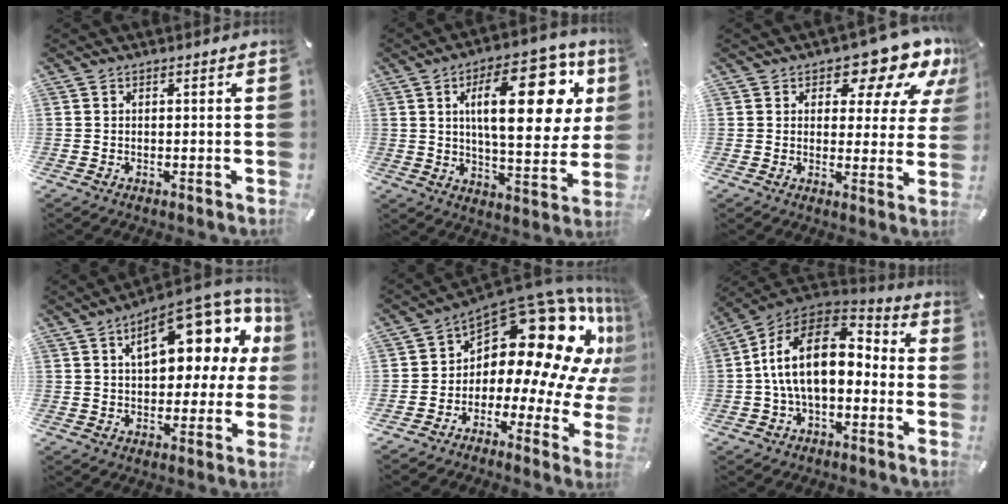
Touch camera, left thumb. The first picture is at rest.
{"total": 24.6, "force": [7.7, 10.3, 21.0], "torque": [-0.310, -0.018, 0.108]}
{"total": 12.5, "force": [8.1, 6.2, 7.3], "torque": [-0.089, -0.057, 0.134]}
{"total": 19.2, "force": [8.2, 9.7, 14.4], "torque": [-0.190, -0.043, 0.132]}
{"total": 22.3, "force": [9.5, 12.3, 15.9], "torque": [-0.223, -0.100, 0.169]}
{"total": 17.9, "force": [0.6, 10.7, 14.3], "torque": [-0.286, 0.012, 0.006]}